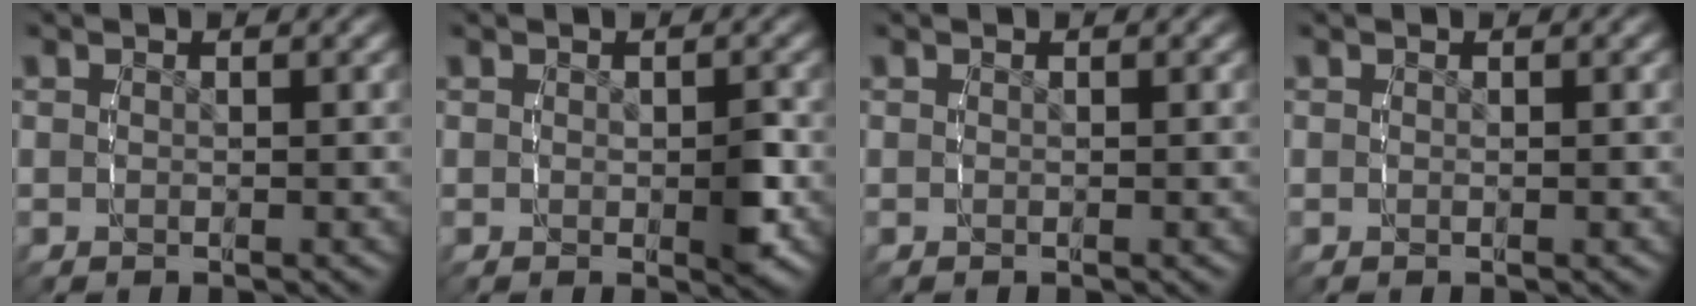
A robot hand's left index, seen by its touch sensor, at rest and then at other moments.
{"total": 1.5, "force": [-0.3, 0.6, 1.4], "torque": [-0.016, -0.006, 0.000]}
{"total": 0.0}
{"total": 0.0}